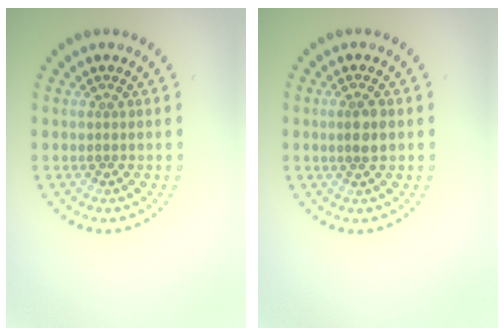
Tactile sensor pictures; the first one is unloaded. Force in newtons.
{"total": 1.8, "press": 1.6, "slide": 0.7}